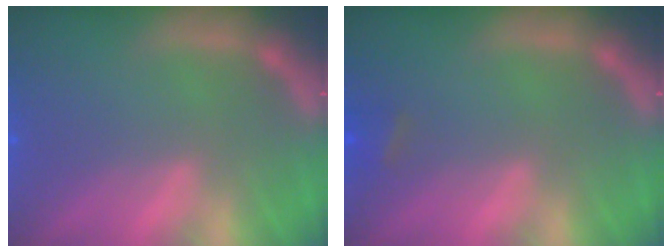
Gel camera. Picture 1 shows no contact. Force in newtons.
{"total": 1.4}